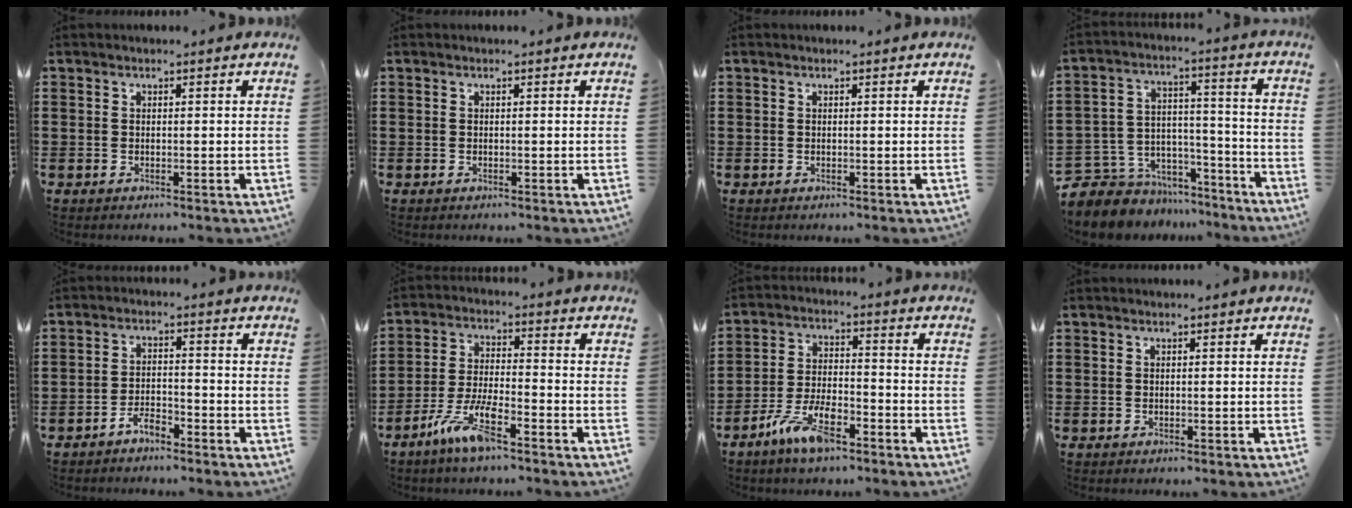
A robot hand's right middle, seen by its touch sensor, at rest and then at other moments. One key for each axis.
{"total": 0.0}
{"total": 0.0}
{"total": 6.9, "fx": -5.8, "fy": 3.6, "fz": -0.2, "tx": -0.021, "ty": 0.007, "tz": -0.118}
{"total": 3.2, "fx": -2.9, "fy": 0.8, "fz": 1.2, "tx": -0.031, "ty": 0.006, "tz": -0.060}
{"total": 7.7, "fx": -5.1, "fy": 1.7, "fz": 5.5, "tx": -0.128, "ty": -0.004, "tz": -0.100}
{"total": 8.3, "fx": -5.4, "fy": 3.0, "fz": 5.6, "tx": -0.119, "ty": 0.006, "tz": -0.101}
{"total": 0.0}